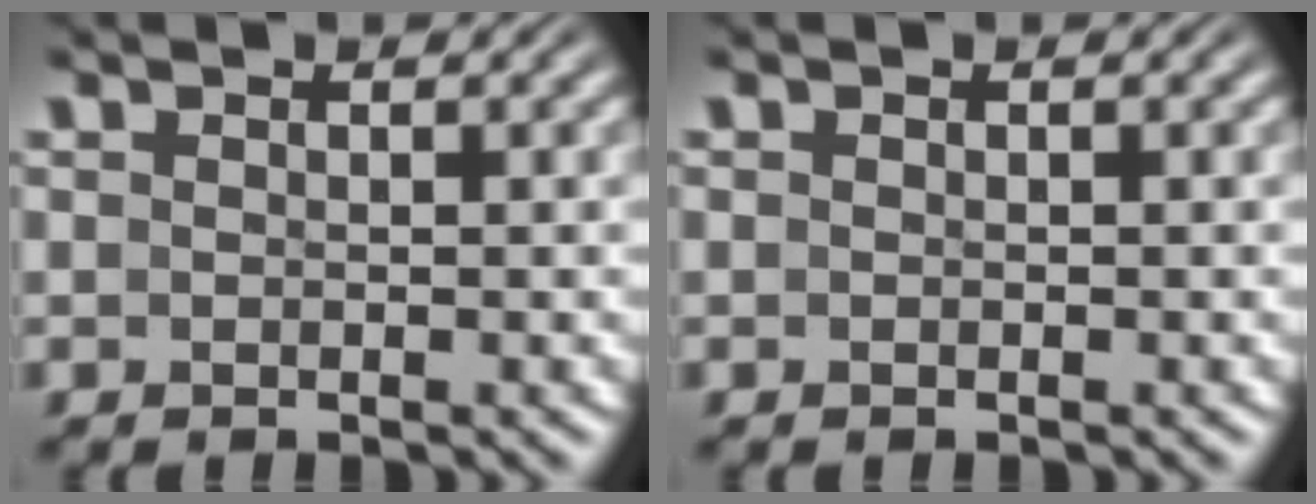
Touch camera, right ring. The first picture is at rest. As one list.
[{"total": 0.0}]